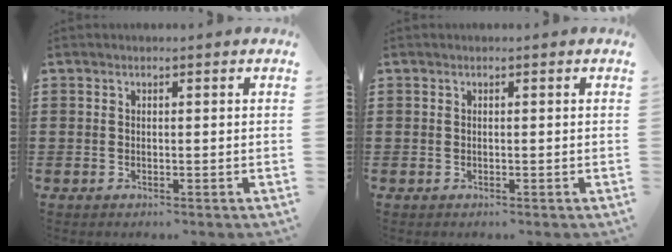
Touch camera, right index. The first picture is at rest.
{"total": 0.0}